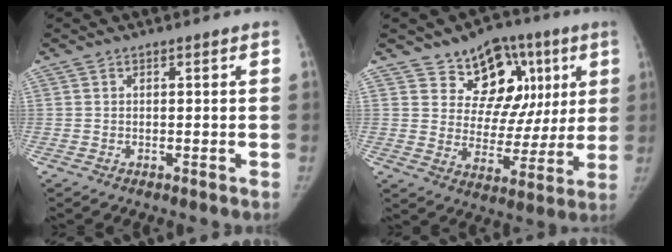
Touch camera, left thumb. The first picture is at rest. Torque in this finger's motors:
{"motor_torque": [0.93, 1.03, 0.17, -0.08, -0.01]}